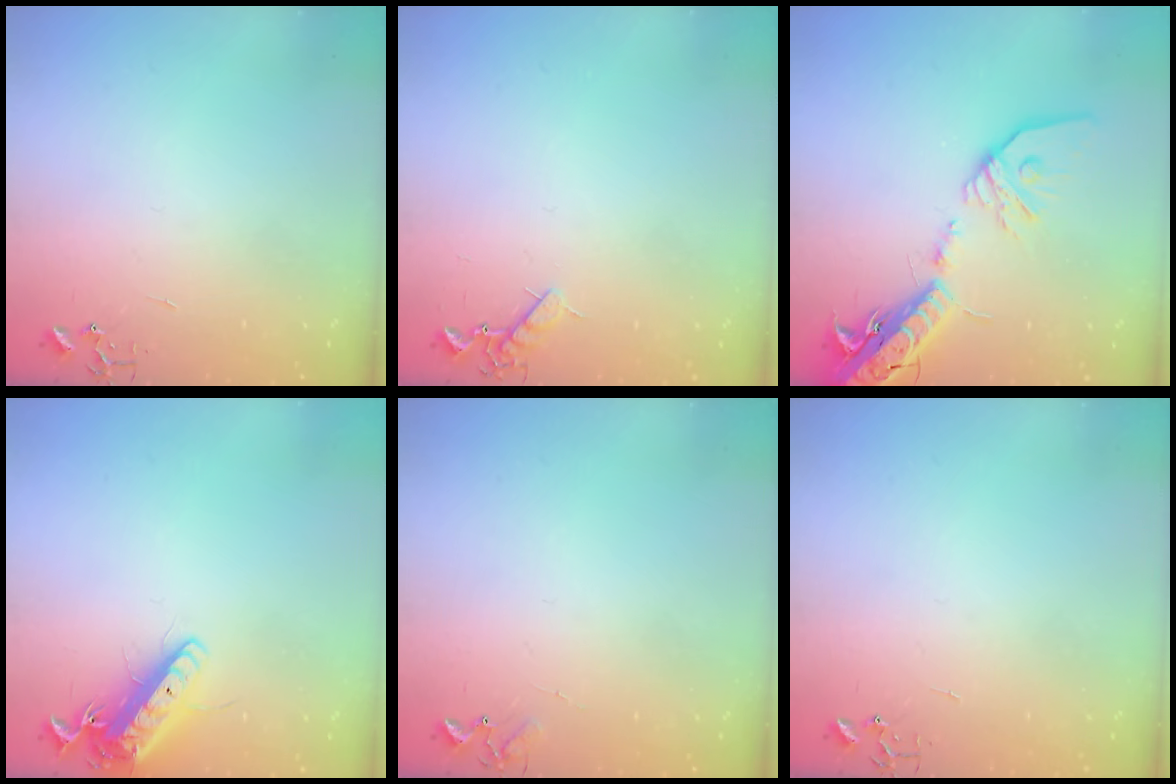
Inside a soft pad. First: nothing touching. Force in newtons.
{"total": 7.8, "press": 7.8, "slide": 0.8}
{"total": 21.0, "press": 20.6, "slide": 4.1}
{"total": 14.1, "press": 13.9, "slide": 2.4}
{"total": 6.1, "press": 6.0, "slide": 0.6}
{"total": 0.0}